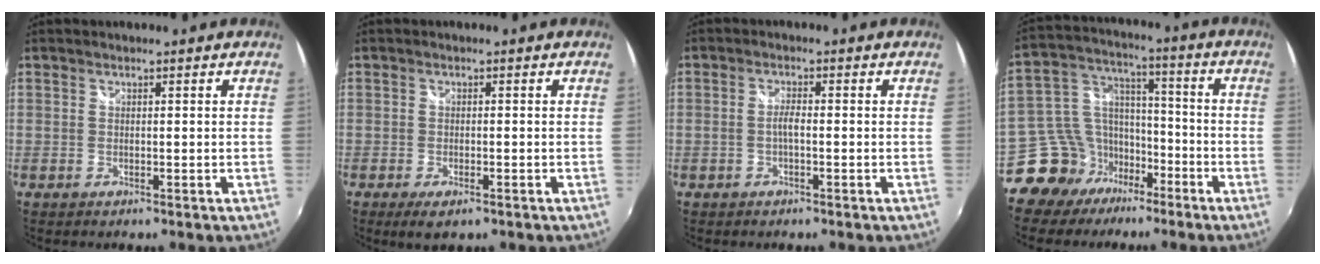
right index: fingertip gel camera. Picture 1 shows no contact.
{"total": 3.8, "force": [-2.3, 1.5, 2.7], "torque": [-0.057, -0.014, -0.038]}
{"total": 1.9, "force": [-0.7, 0.3, 1.8], "torque": [-0.037, 0.004, -0.015]}
{"total": 11.8, "force": [-8.0, 8.3, 2.6], "torque": [-0.069, 0.055, -0.139]}